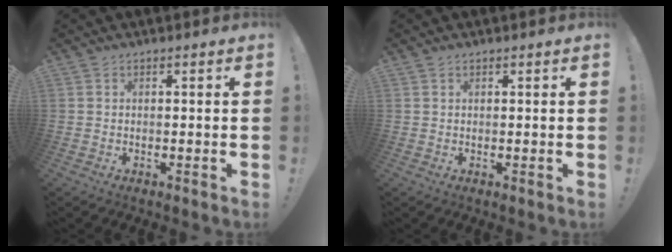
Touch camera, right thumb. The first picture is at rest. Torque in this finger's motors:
{"motor_torque": [-0.17, 0.07, -0.07, 0.01, -0.01]}